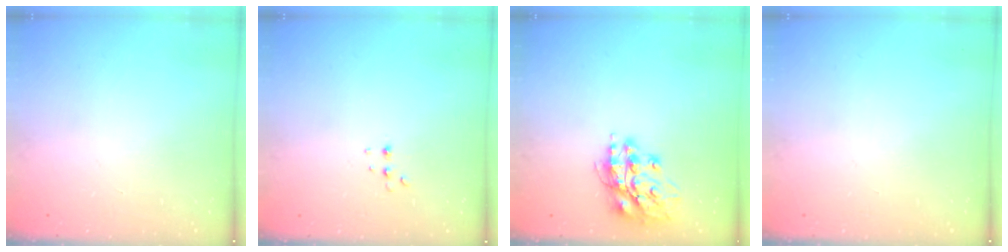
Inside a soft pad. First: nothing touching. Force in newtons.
{"total": 4.2, "press": 4.1, "slide": 0.9}
{"total": 13.9, "press": 13.7, "slide": 2.0}
{"total": 0.0}